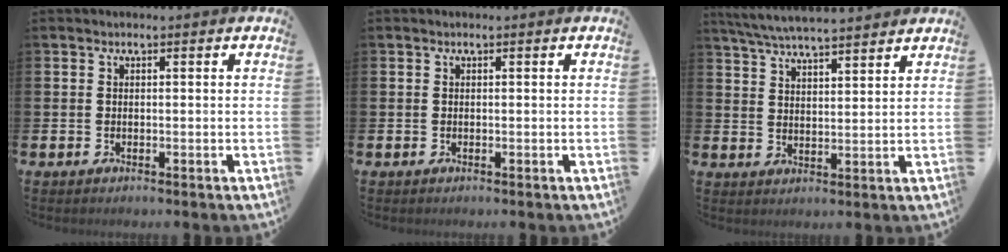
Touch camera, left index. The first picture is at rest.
{"total": 0.0}
{"total": 5.5, "force": [5.3, 0.2, 1.3], "torque": [-0.051, -0.023, 0.098]}